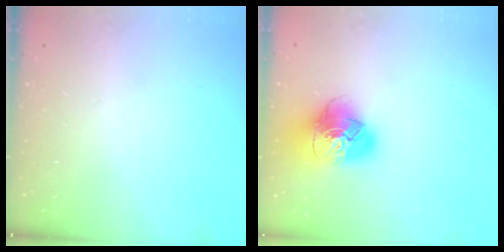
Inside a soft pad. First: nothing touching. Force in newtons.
{"total": 17.7, "press": 17.5, "slide": 2.2}